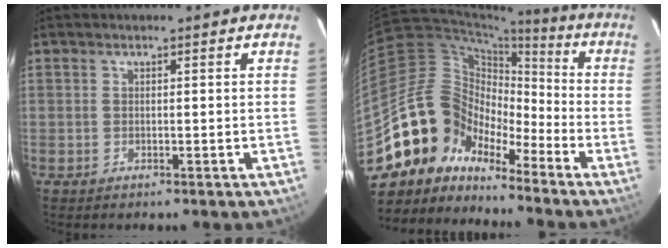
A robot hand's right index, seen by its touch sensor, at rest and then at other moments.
{"total": 12.8, "force": [-9.9, 7.6, 2.6], "torque": [-0.054, 0.039, -0.200]}